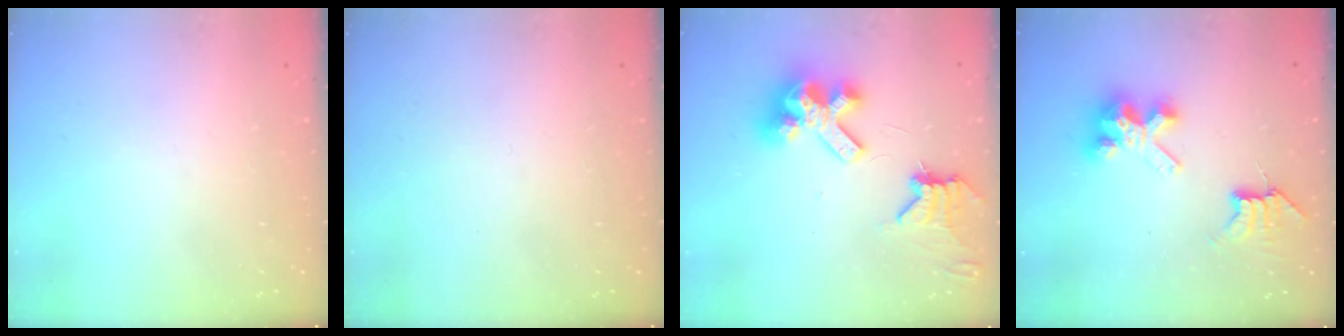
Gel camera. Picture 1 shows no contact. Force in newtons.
{"total": 0.0}
{"total": 12.7, "press": 12.6, "slide": 1.8}
{"total": 9.6, "press": 9.6, "slide": 0.7}